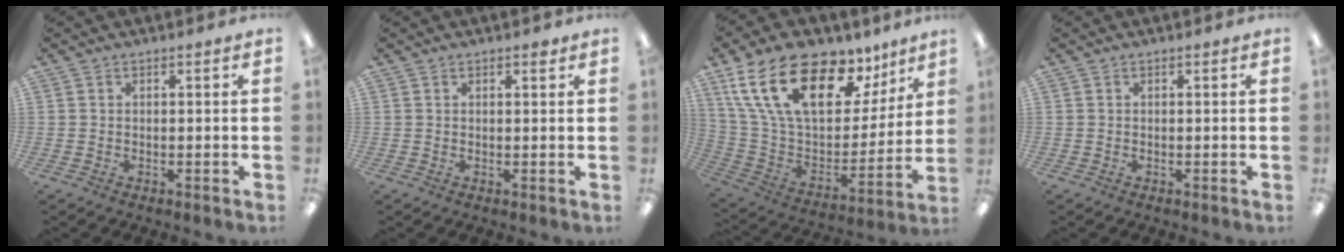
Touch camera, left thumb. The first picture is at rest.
{"total": 1.3, "force": [1.0, 0.6, 0.6], "torque": [-0.006, -0.003, 0.017]}
{"total": 24.9, "force": [14.1, 12.4, 16.3], "torque": [-0.292, -0.073, 0.252]}
{"total": 0.0}